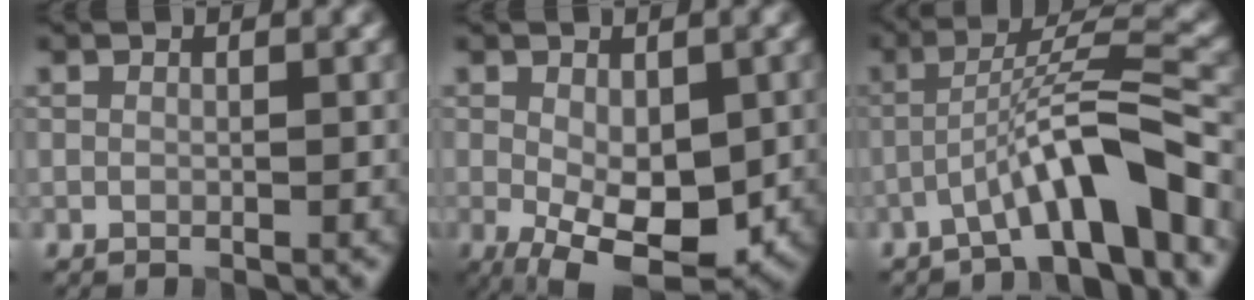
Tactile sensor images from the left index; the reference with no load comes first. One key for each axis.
{"total": 8.7, "fx": -2.1, "fy": 4.4, "fz": 7.2, "tx": -0.130, "ty": -0.024, "tz": -0.022}
{"total": 7.4, "fx": -4.1, "fy": 0.9, "fz": 6.0, "tx": -0.099, "ty": 0.025, "tz": -0.071}